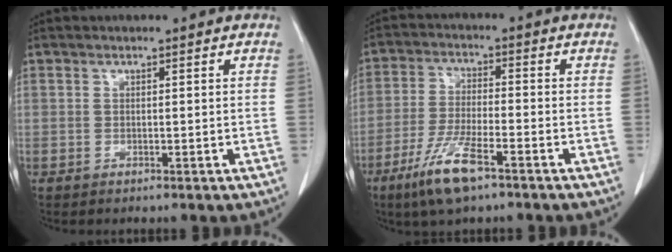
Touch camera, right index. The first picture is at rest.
{"total": 9.0, "force": [-5.6, 1.5, 6.9], "torque": [-0.144, -0.017, -0.102]}